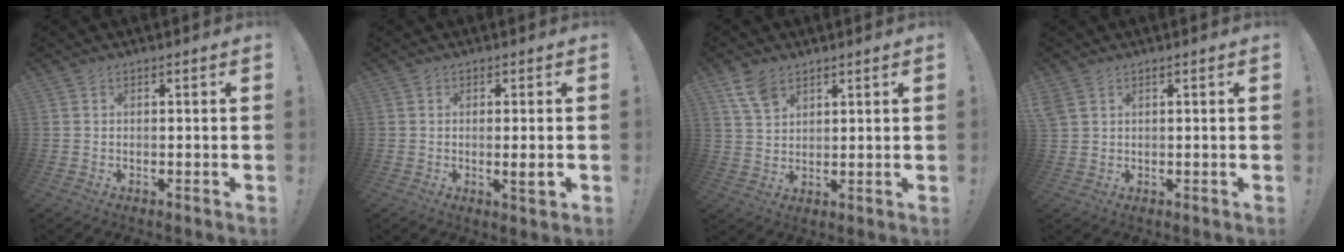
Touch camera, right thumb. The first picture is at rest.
{"total": 3.6, "force": [-0.4, 0.0, 3.5], "torque": [-0.046, -0.012, -0.007]}
{"total": 6.9, "force": [4.5, 3.8, 3.5], "torque": [-0.068, -0.015, 0.088]}
{"total": 2.7, "force": [1.5, 1.9, 1.3], "torque": [-0.019, -0.004, 0.030]}